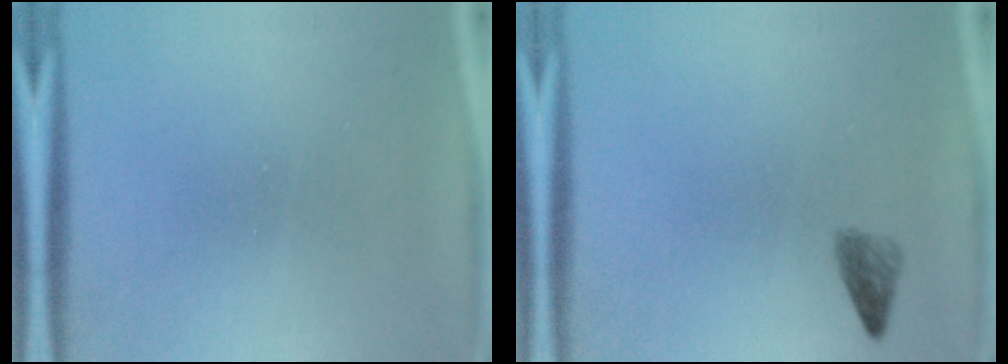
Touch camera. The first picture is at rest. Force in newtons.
{"total": 1.7}